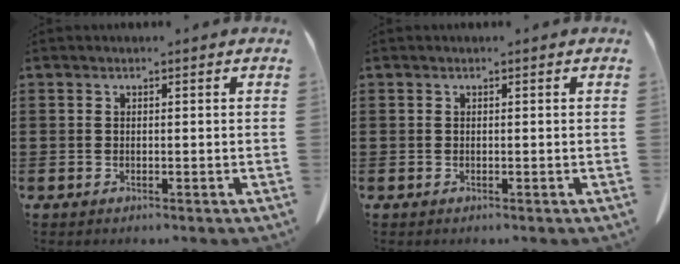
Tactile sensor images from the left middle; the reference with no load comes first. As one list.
[{"total": 0.0}]